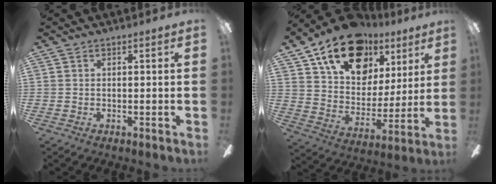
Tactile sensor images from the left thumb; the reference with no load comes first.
{"total": 21.0, "force": [12.9, 12.8, 10.4], "torque": [-0.173, -0.059, 0.233]}